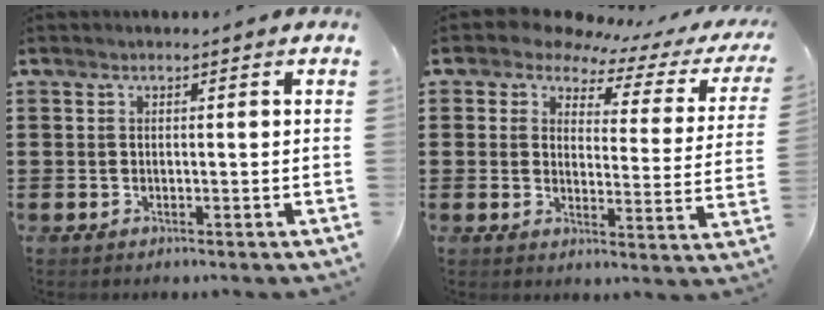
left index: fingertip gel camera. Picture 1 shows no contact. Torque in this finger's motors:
{"motor_torque": [2.14, 0.00, 0.05, -0.08]}